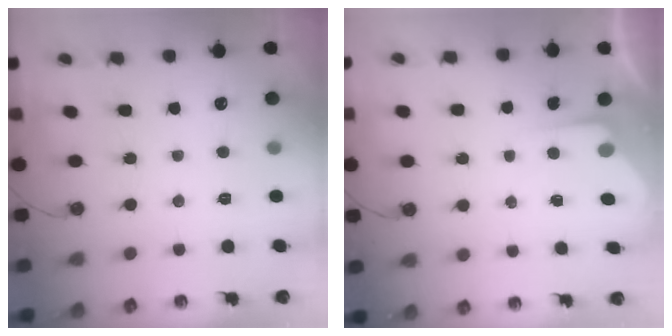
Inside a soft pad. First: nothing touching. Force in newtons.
{"total": 2.3, "press": 2.3, "slide": 0.3}